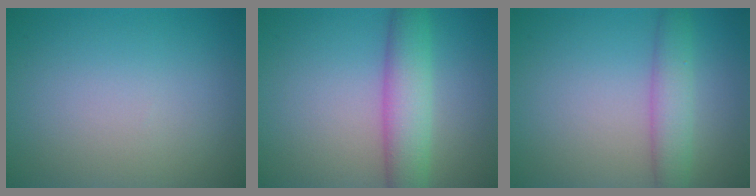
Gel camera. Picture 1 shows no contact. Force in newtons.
{"total": 5.0, "press": 5.0, "slide": 0.4}
{"total": 3.4, "press": 3.4, "slide": 0.1}